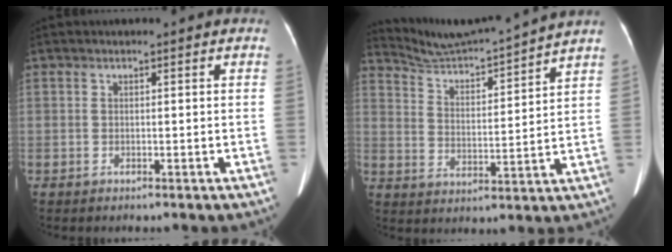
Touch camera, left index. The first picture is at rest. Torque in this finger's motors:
{"motor_torque": [0.35, -0.89, -0.10, -0.01]}